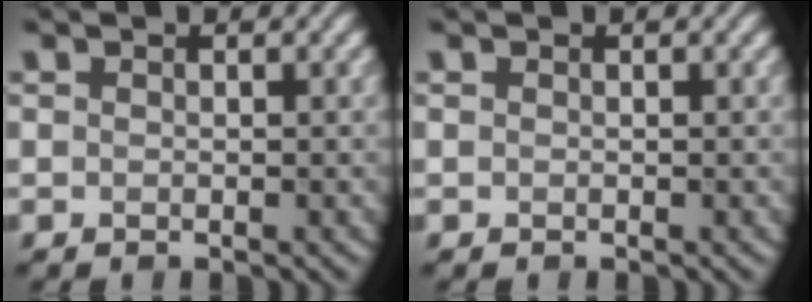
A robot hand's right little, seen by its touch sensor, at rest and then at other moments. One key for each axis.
{"total": 0.0}